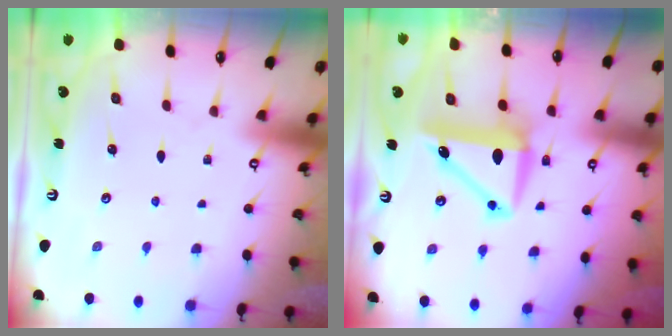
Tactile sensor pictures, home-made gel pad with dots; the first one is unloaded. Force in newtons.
{"total": 9.2, "press": 9.0, "slide": 2.0}